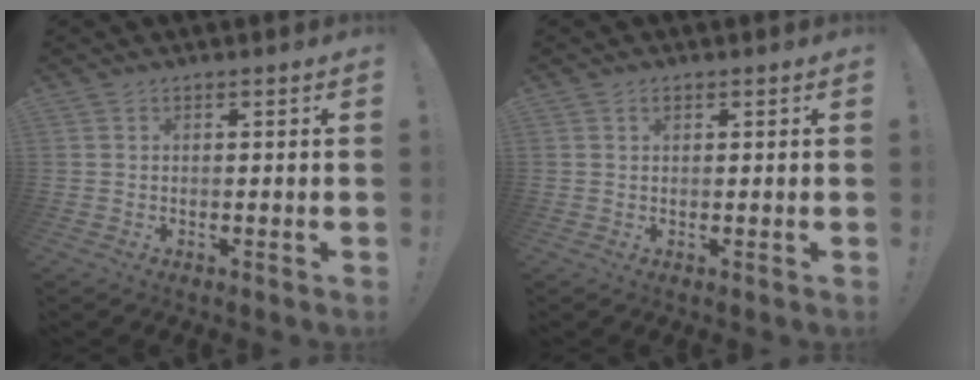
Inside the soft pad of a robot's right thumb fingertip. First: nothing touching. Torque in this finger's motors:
{"motor_torque": [-0.03, 0.19, -0.05, 0.00, 0.00]}